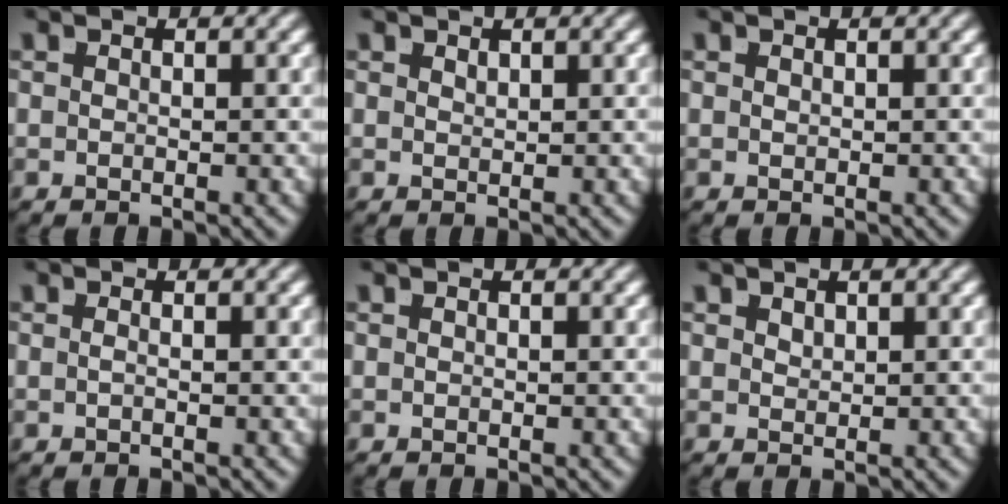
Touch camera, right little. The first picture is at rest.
{"total": 0.8, "force": [0.6, -0.5, 0.0], "torque": [0.008, -0.005, 0.018]}
{"total": 0.0}
{"total": 0.7, "force": [-0.5, -0.4, 0.3], "torque": [-0.008, -0.005, -0.006]}
{"total": 0.0}
{"total": 0.9, "force": [0.8, -0.3, 0.1], "torque": [0.006, -0.005, 0.025]}